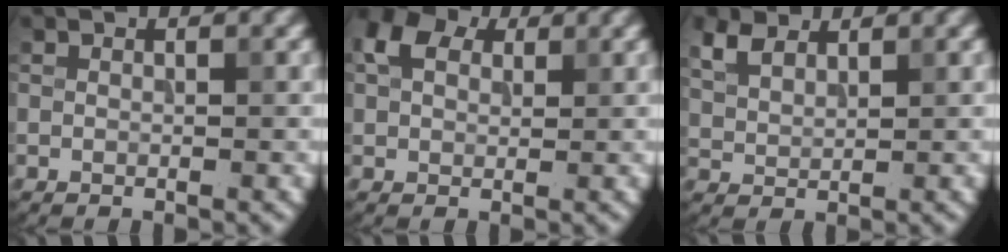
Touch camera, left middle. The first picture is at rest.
{"total": 4.9, "force": [2.2, 3.2, 2.9], "torque": [-0.068, 0.018, 0.029]}
{"total": 3.1, "force": [2.3, 1.6, 1.4], "torque": [-0.041, 0.010, 0.051]}